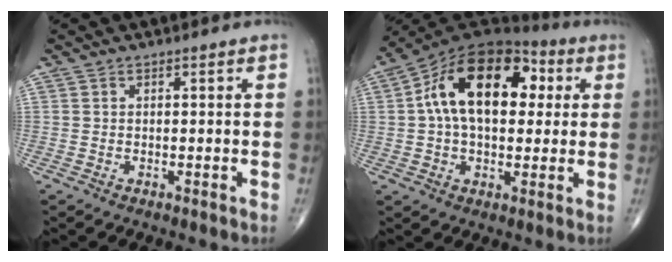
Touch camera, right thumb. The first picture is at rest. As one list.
[{"total": 19.7, "force": [3.7, 11.8, 15.3], "torque": [-0.227, 0.029, 0.050]}]